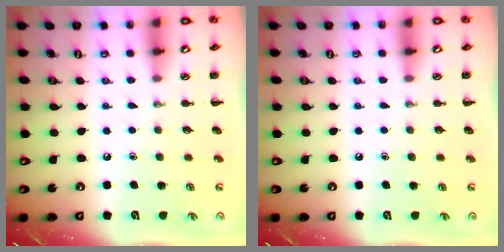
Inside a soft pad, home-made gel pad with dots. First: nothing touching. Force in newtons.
{"total": 0.5, "press": 0.1, "slide": 0.5}